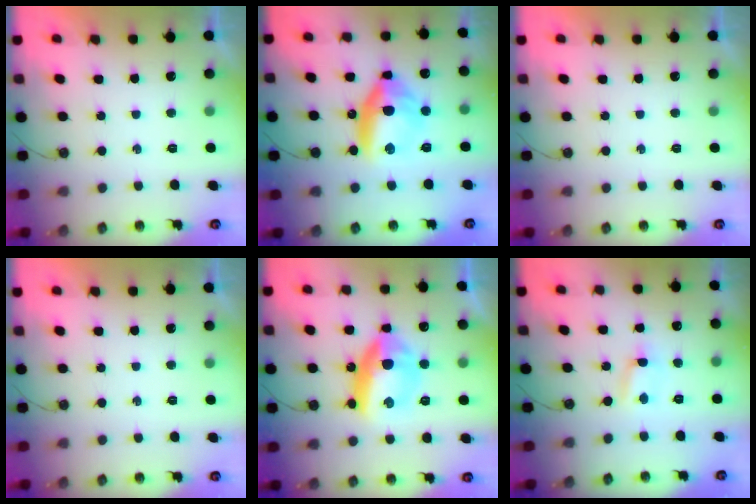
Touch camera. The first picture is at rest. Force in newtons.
{"total": 11.9, "press": 11.6, "slide": 2.6}
{"total": 0.0}
{"total": 0.0}
{"total": 14.8, "press": 14.8, "slide": 0.5}
{"total": 1.5, "press": 1.5, "slide": 0.3}